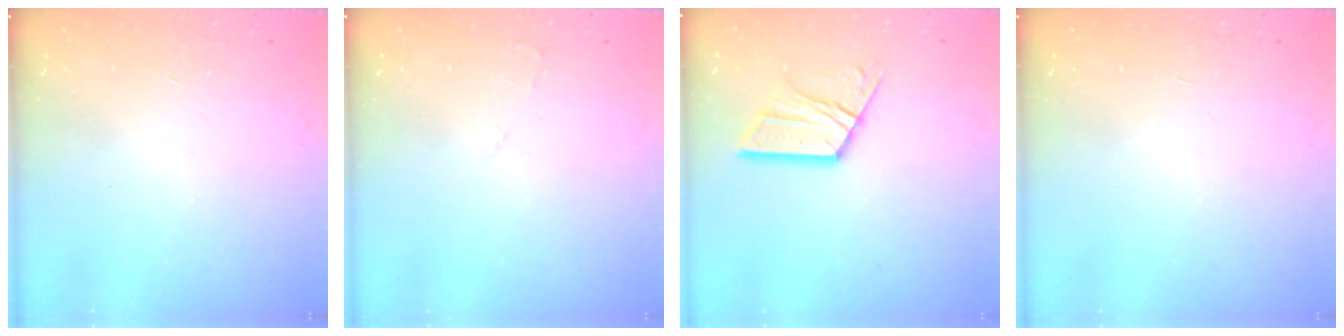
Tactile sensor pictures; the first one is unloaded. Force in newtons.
{"total": 2.5, "press": 2.5, "slide": 0.4}
{"total": 12.3, "press": 12.3, "slide": 1.2}
{"total": 0.0}